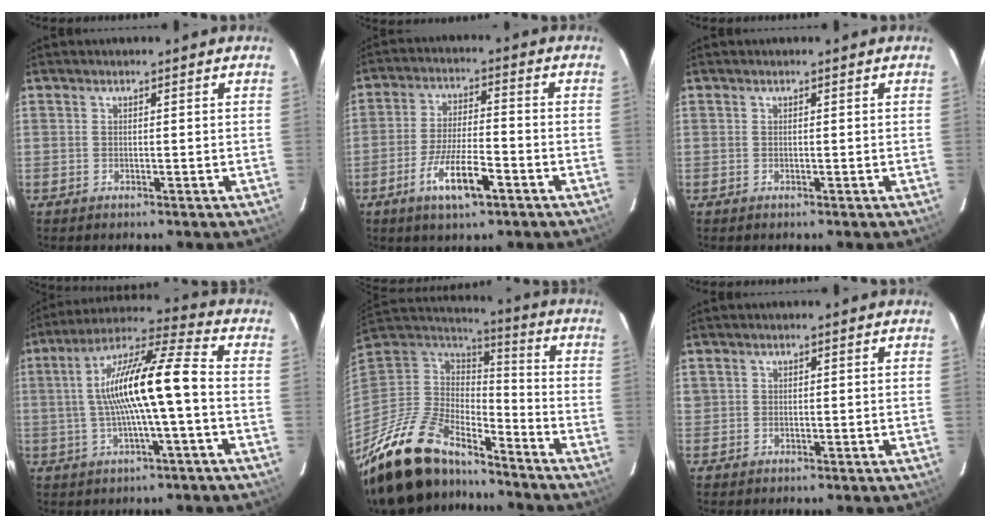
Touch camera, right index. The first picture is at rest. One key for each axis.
{"total": 9.8, "fx": -5.1, "fy": 2.3, "fz": 8.0, "tx": -0.161, "ty": -0.009, "tz": -0.089}
{"total": 0.0}
{"total": 14.5, "fx": -0.9, "fy": 0.9, "fz": 14.4, "tx": -0.263, "ty": 0.019, "tz": -0.014}
{"total": 25.9, "fx": -19.1, "fy": 10.5, "fz": 14.1, "tx": -0.297, "ty": -0.025, "tz": -0.330}
{"total": 1.0, "fx": 0.2, "fy": 1.0, "fz": 0.1, "tx": 0.002, "ty": 0.002, "tz": 0.001}